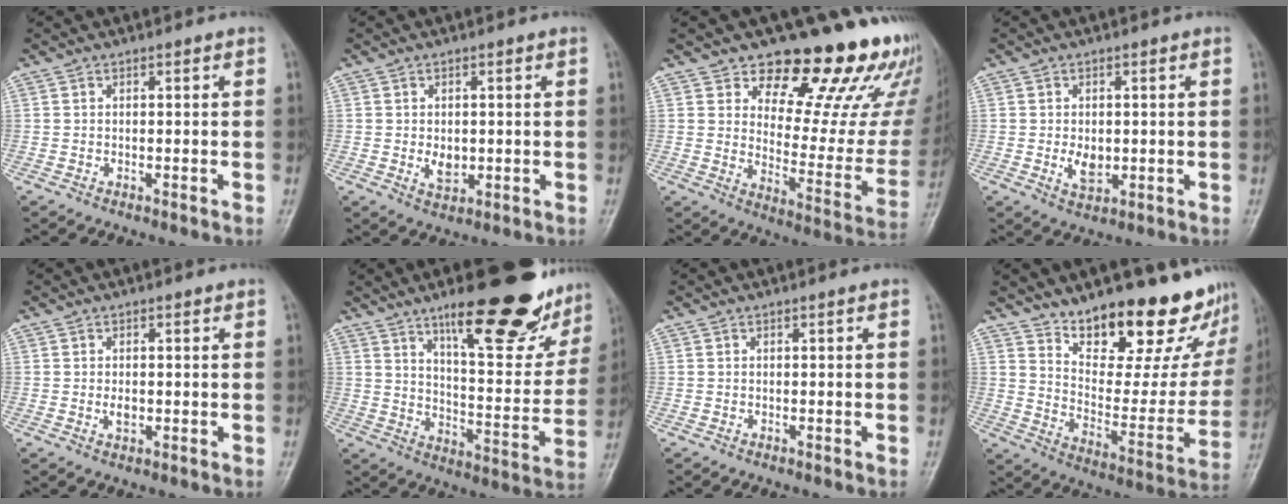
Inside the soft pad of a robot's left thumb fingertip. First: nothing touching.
{"total": 3.6, "force": [-0.1, 2.6, 2.5], "torque": [-0.029, -0.006, 0.005]}
{"total": 22.7, "force": [16.8, 9.4, 12.1], "torque": [-0.104, -0.110, 0.218]}
{"total": 4.1, "force": [-0.2, 2.8, 3.0], "torque": [-0.040, -0.006, 0.001]}
{"total": 2.0, "force": [0.0, 1.3, 1.5], "torque": [-0.020, -0.002, 0.000]}
{"total": 23.3, "force": [15.6, 6.9, 15.8], "torque": [-0.171, -0.077, 0.231]}
{"total": 0.0}
{"total": 23.2, "force": [17.9, 8.3, 12.2], "torque": [-0.129, -0.119, 0.258]}